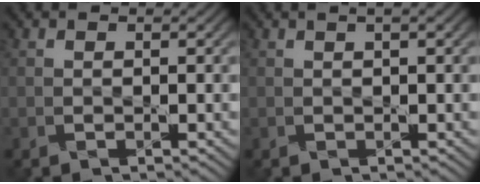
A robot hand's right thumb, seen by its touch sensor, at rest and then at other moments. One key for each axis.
{"total": 1.5, "fx": 0.9, "fy": 0.0, "fz": 1.2, "tx": -0.024, "ty": 0.004, "tz": 0.013}